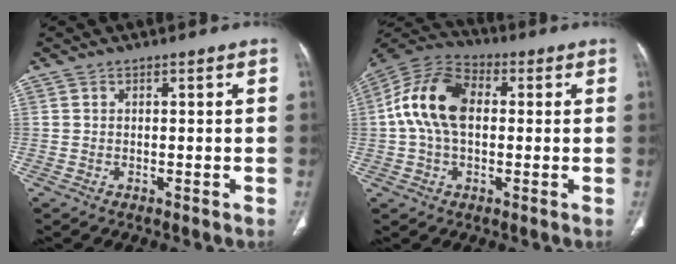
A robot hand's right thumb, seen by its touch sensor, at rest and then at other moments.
{"total": 13.9, "force": [1.2, 8.7, 10.7], "torque": [-0.208, 0.031, 0.014]}